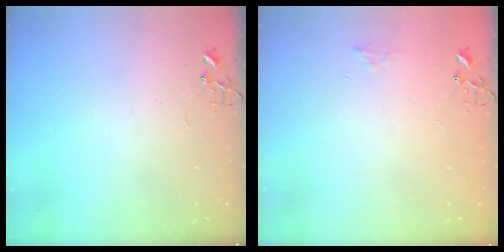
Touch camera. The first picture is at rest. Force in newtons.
{"total": 5.9, "press": 5.8, "slide": 0.9}